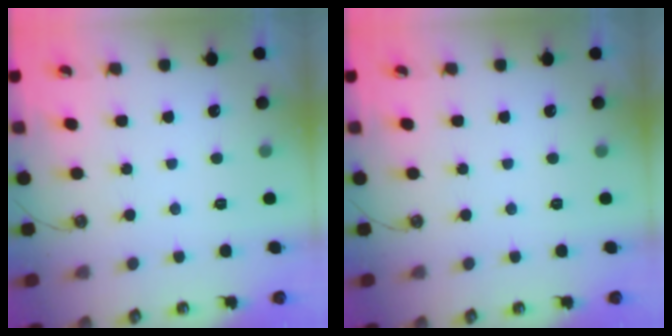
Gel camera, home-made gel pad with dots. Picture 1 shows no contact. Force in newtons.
{"total": 0.0}